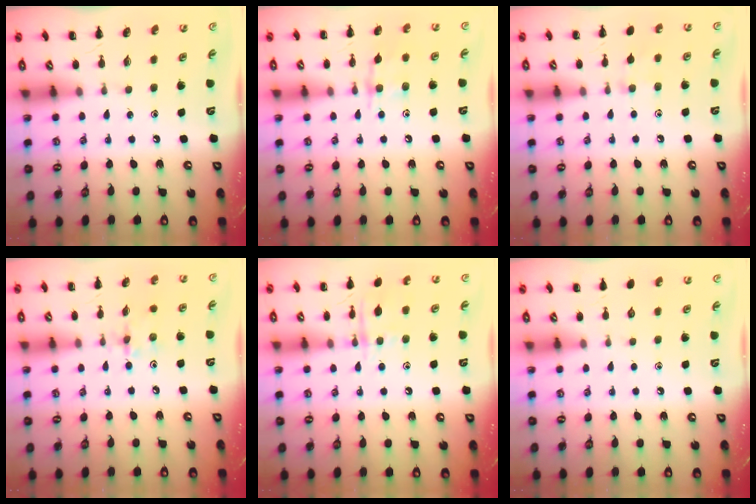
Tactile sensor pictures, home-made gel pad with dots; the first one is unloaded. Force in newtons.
{"total": 8.8, "press": 8.8, "slide": 0.6}
{"total": 5.7, "press": 5.4, "slide": 1.9}
{"total": 2.9, "press": 2.9, "slide": 0.5}
{"total": 9.6, "press": 9.6, "slide": 0.7}
{"total": 0.0}